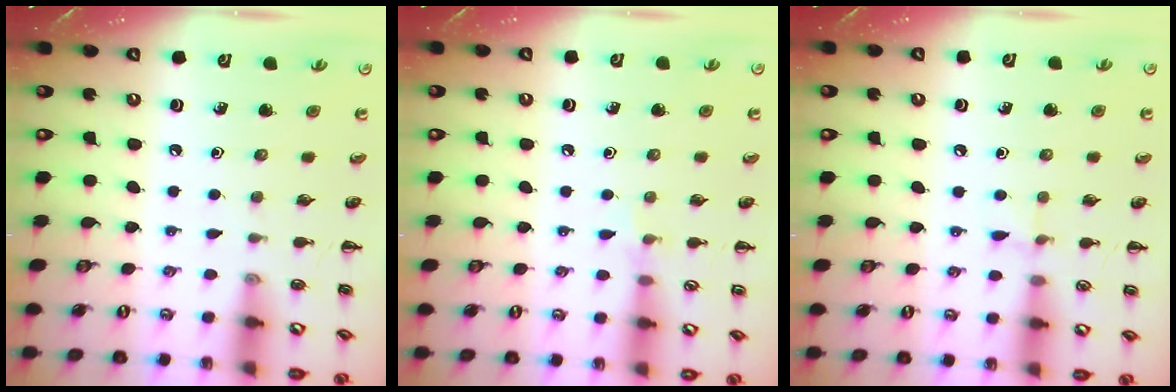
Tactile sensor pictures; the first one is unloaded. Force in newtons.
{"total": 3.8, "press": 3.6, "slide": 1.3}
{"total": 4.9, "press": 4.6, "slide": 1.6}